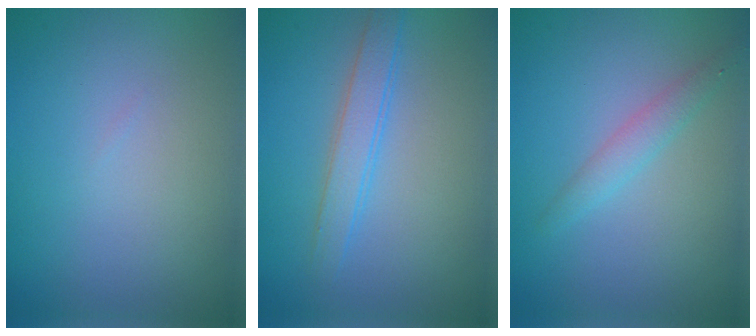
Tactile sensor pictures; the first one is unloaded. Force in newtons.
{"total": 2.4, "press": 2.4, "slide": 0.1}
{"total": 1.7, "press": 1.7, "slide": 0.0}